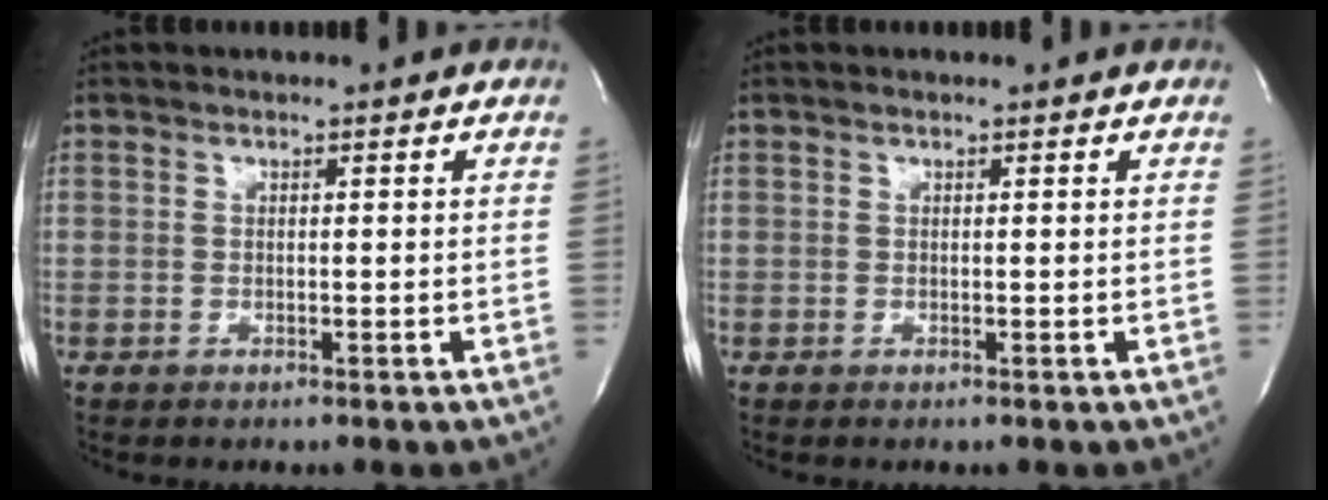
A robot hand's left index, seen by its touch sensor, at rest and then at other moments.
{"total": 0.0}